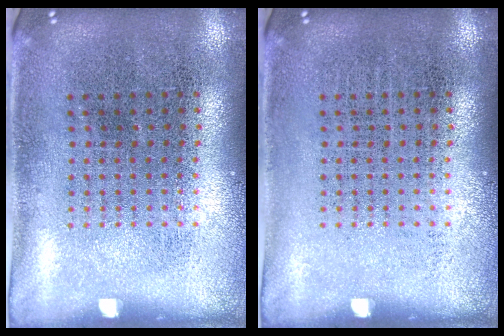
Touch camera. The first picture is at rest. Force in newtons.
{"total": 0.0}